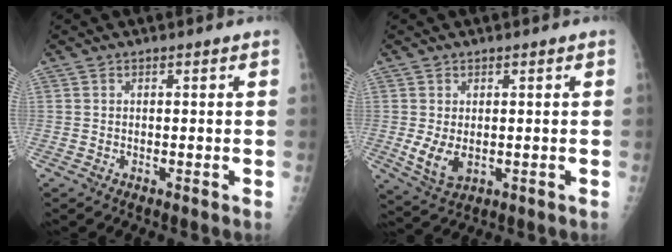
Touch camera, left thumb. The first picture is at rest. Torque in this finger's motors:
{"motor_torque": [-0.19, 0.47, 0.62, 0.07, 0.08]}